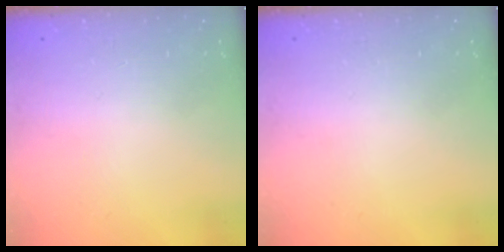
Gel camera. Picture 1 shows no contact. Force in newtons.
{"total": 0.0}